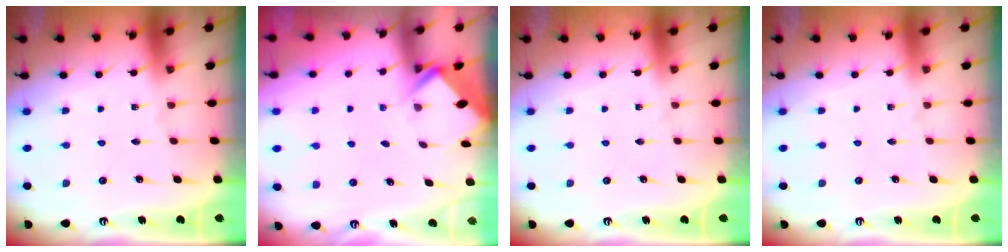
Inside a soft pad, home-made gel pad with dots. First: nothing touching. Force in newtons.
{"total": 2.5, "press": 2.5, "slide": 0.2}
{"total": 0.0}
{"total": 0.0}